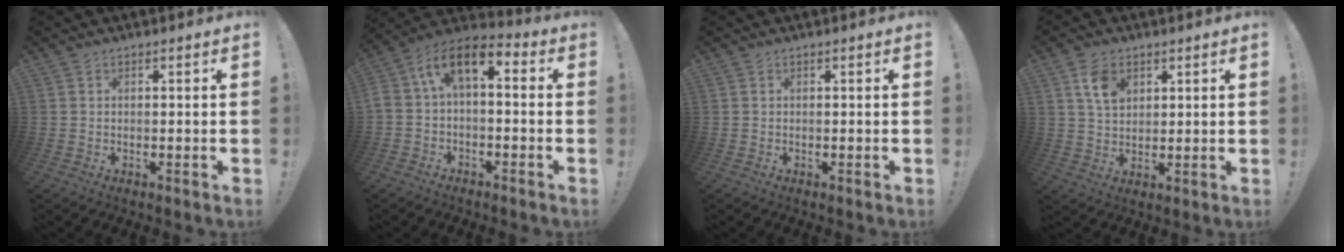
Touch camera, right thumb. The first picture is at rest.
{"total": 7.9, "force": [1.1, 4.3, 6.5], "torque": [-0.121, 0.006, 0.024]}
{"total": 0.0}
{"total": 7.7, "force": [3.6, 5.3, 4.3], "torque": [-0.067, -0.007, 0.068]}